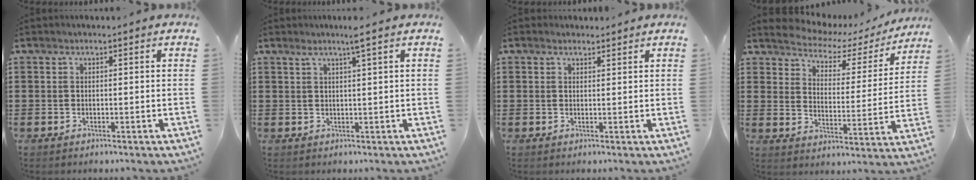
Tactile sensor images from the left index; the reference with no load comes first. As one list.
[{"total": 2.7, "force": [1.4, -0.3, 2.2], "torque": [-0.046, -0.003, 0.023]}, {"total": 1.1, "force": [1.0, 0.4, 0.1], "torque": [-0.004, 0.002, 0.020]}, {"total": 3.4, "force": [3.1, 1.2, 0.7], "torque": [-0.037, -0.025, 0.043]}]